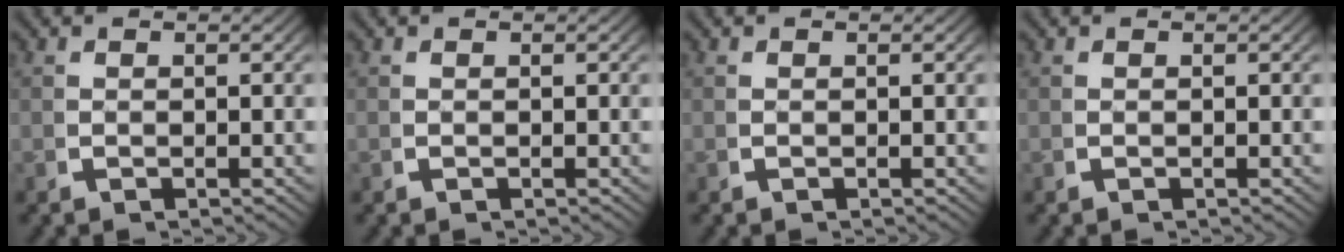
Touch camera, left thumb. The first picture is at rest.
{"total": 0.0}
{"total": 0.0}
{"total": 0.0}